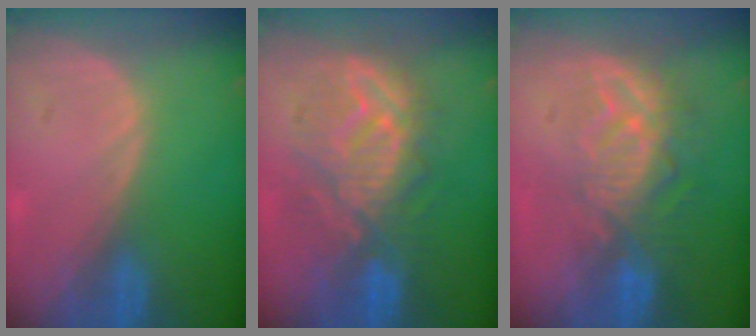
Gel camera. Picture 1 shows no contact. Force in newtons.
{"total": 10.2, "press": 10.0, "slide": 2.1}
{"total": 9.4, "press": 8.2, "slide": 4.6}